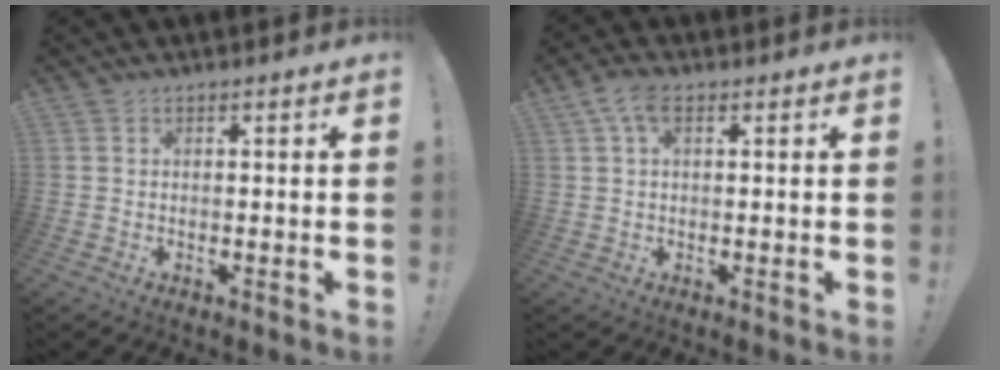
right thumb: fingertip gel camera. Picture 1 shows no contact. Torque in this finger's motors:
{"motor_torque": [-0.44, 1.31, 0.25, 0.23, 0.32]}